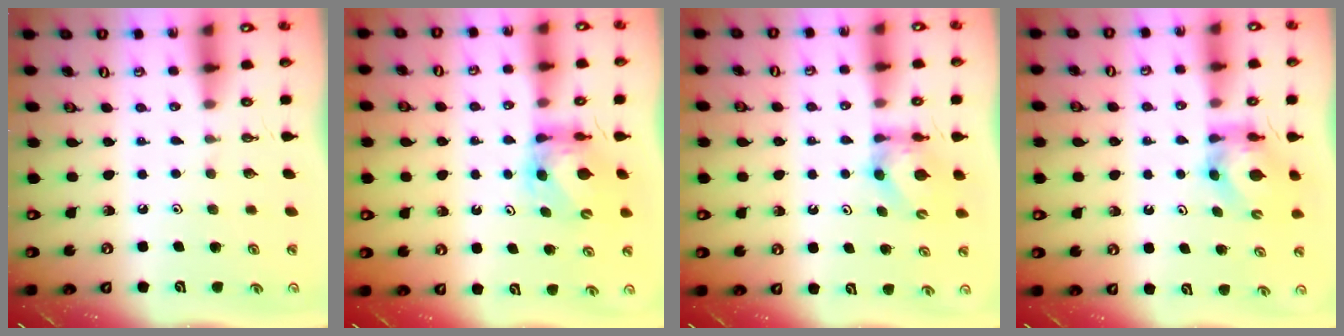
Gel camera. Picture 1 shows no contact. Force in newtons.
{"total": 5.7, "press": 5.6, "slide": 0.6}
{"total": 6.1, "press": 6.1, "slide": 0.3}
{"total": 7.4, "press": 7.4, "slide": 0.6}